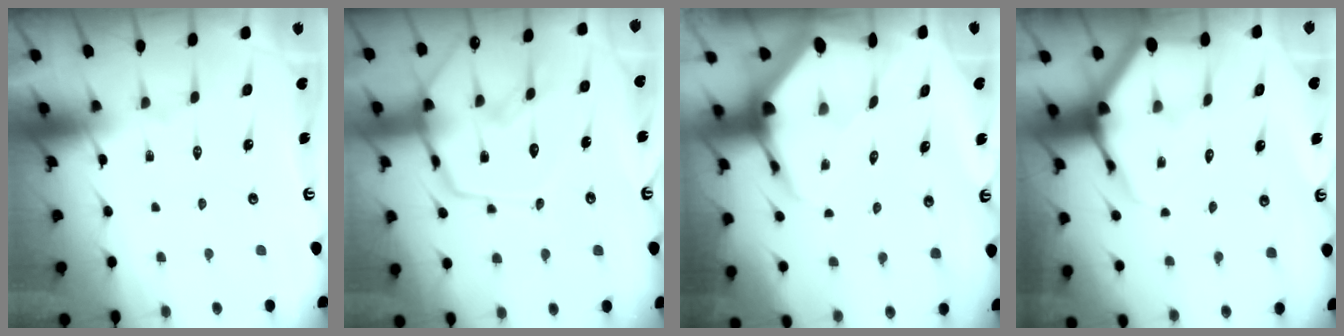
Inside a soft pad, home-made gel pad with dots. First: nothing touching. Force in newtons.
{"total": 14.7, "press": 14.6, "slide": 1.4}
{"total": 5.4, "press": 5.3, "slide": 0.5}
{"total": 4.7, "press": 4.7, "slide": 0.6}